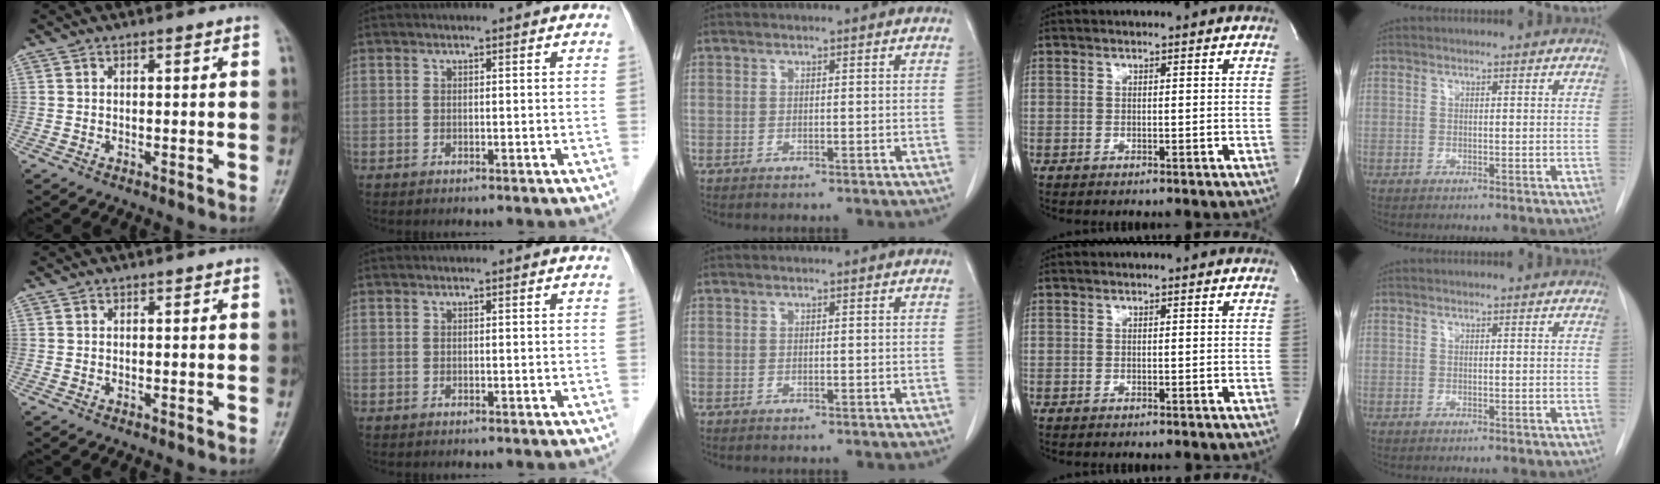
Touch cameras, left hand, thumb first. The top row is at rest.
{}